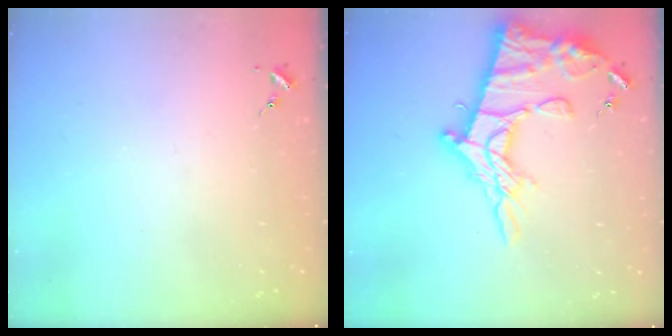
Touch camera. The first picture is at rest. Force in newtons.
{"total": 22.3, "press": 22.2, "slide": 2.0}